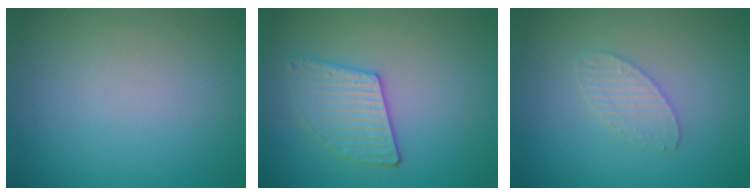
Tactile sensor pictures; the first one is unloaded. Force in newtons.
{"total": 3.1, "press": 2.9, "slide": 1.0}
{"total": 2.0, "press": 2.0, "slide": 0.1}